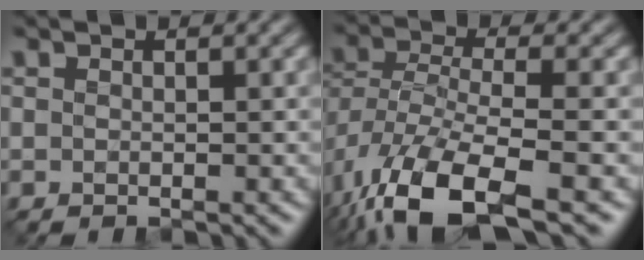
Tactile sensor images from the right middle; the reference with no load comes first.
{"total": 11.2, "force": [-6.2, 4.5, 8.1], "torque": [-0.179, -0.027, -0.110]}